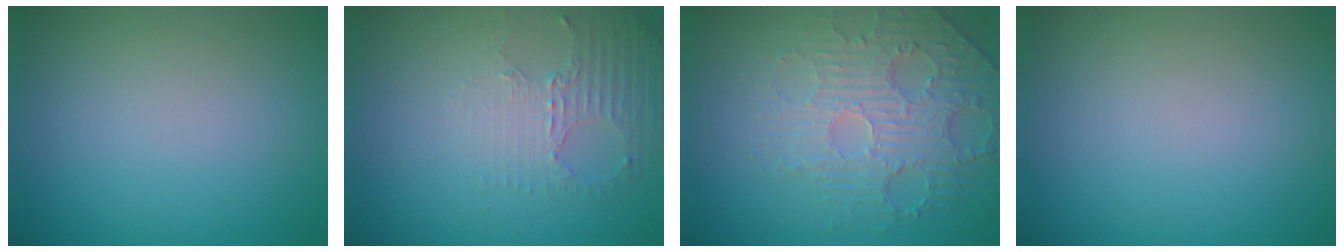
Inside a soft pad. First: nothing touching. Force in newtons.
{"total": 2.5, "press": 1.7, "slide": 1.8}
{"total": 4.8, "press": 3.8, "slide": 3.0}
{"total": 0.0}